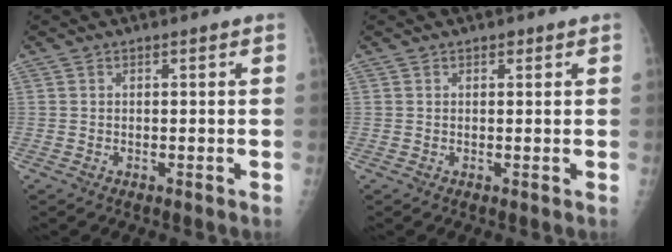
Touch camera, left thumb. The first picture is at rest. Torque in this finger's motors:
{"motor_torque": [0.13, -0.03, 0.16, 0.08, 0.01]}